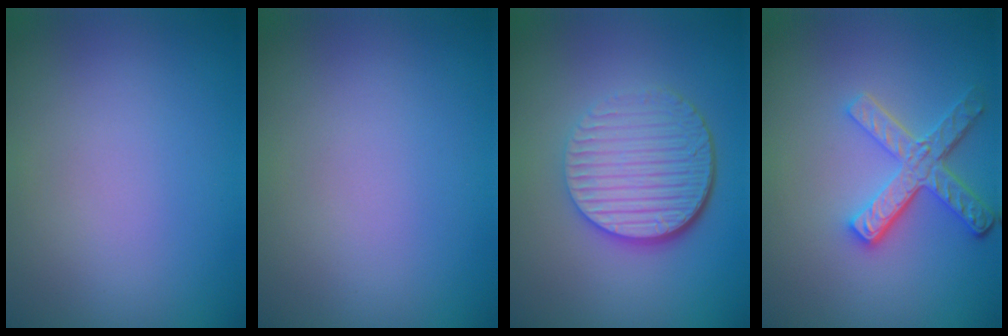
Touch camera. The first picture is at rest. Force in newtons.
{"total": 0.0}
{"total": 6.1, "press": 4.2, "slide": 4.4}
{"total": 4.2, "press": 3.2, "slide": 2.7}